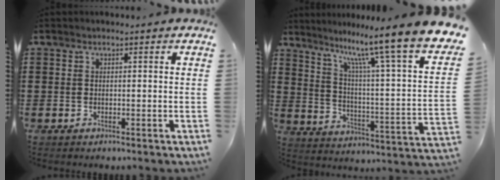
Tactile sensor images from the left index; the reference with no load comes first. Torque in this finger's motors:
{"motor_torque": [1.09, -1.04, 1.05, 0.21]}